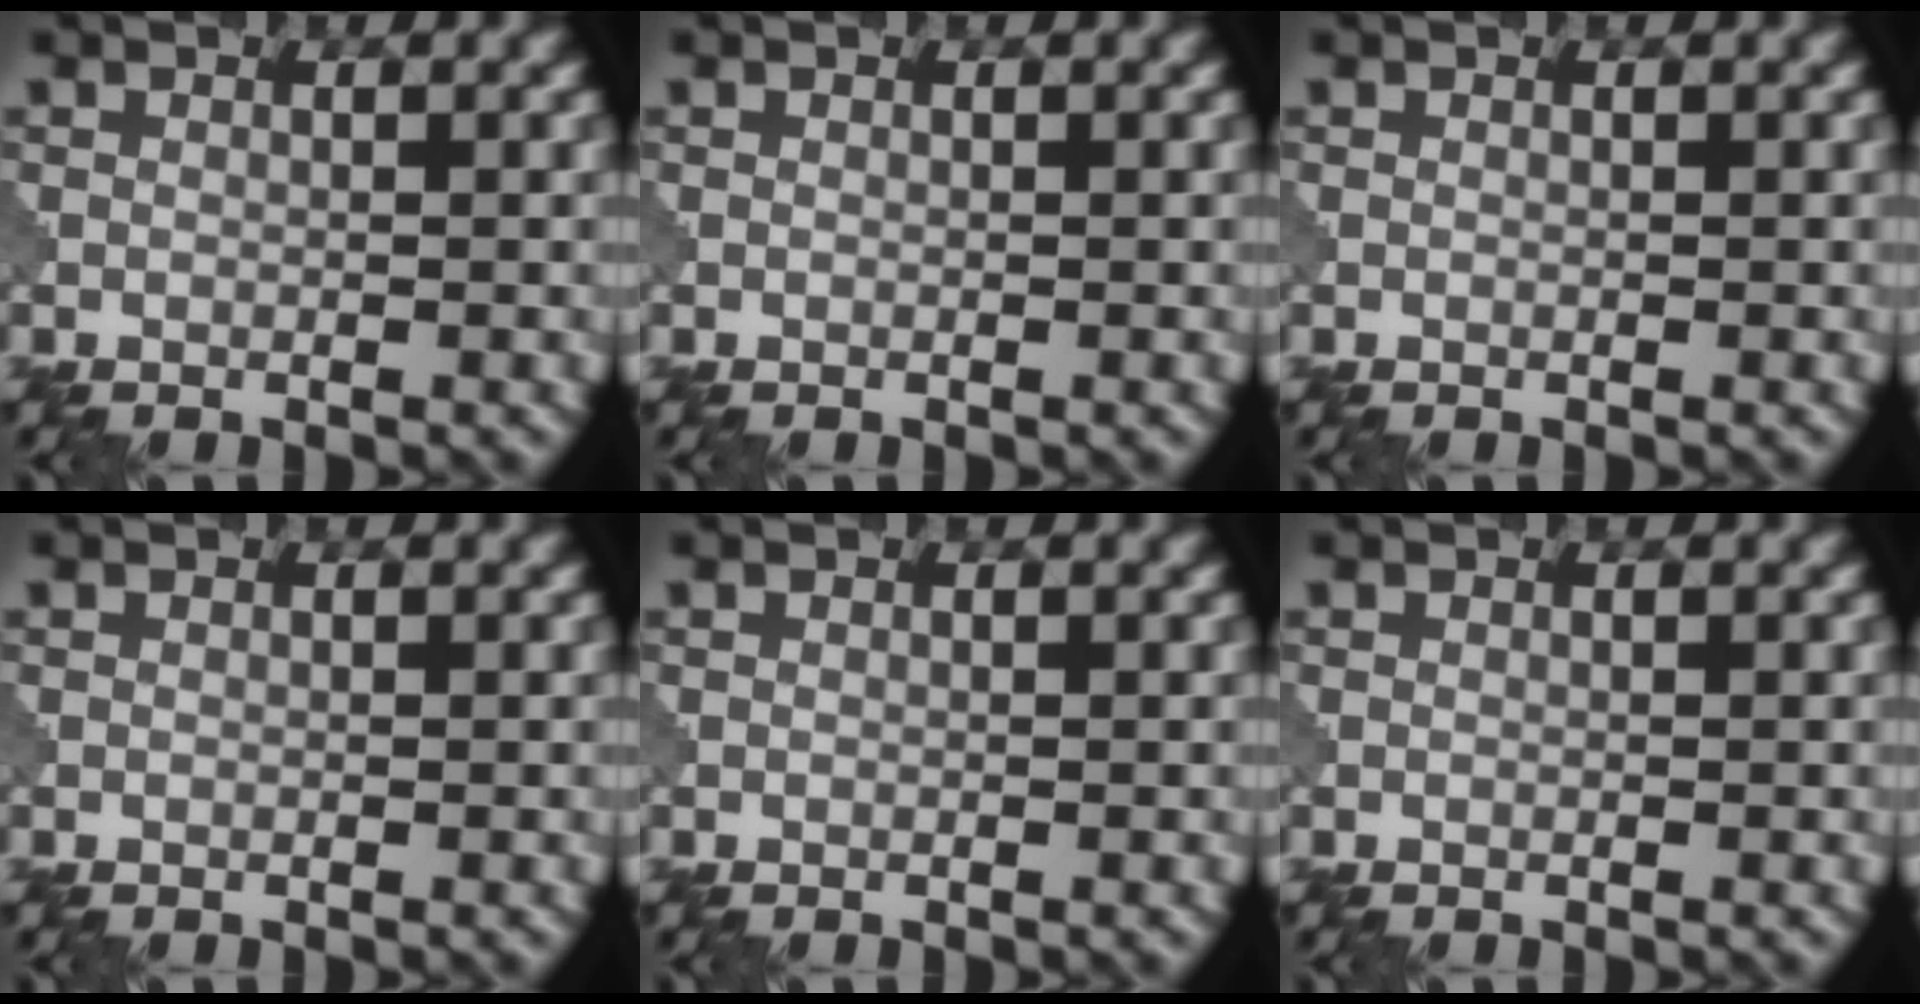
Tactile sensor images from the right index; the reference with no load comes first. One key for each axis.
{"total": 0.0}
{"total": 0.0}
{"total": 0.0}
{"total": 0.0}
{"total": 0.0}